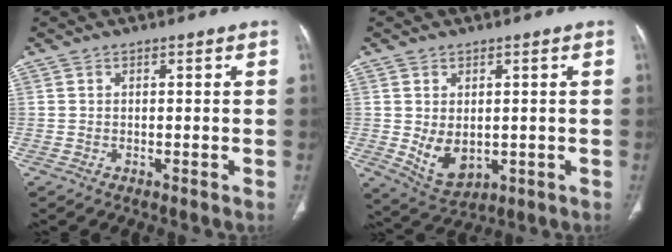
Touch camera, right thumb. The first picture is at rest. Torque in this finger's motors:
{"motor_torque": [-0.63, 0.72, -0.07, 0.04, 0.18]}